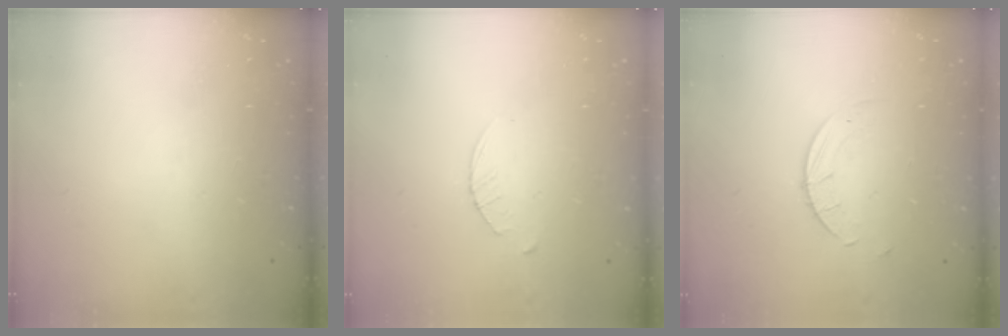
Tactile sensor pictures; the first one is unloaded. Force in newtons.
{"total": 2.9, "press": 2.9, "slide": 0.4}
{"total": 3.8, "press": 3.8, "slide": 0.3}